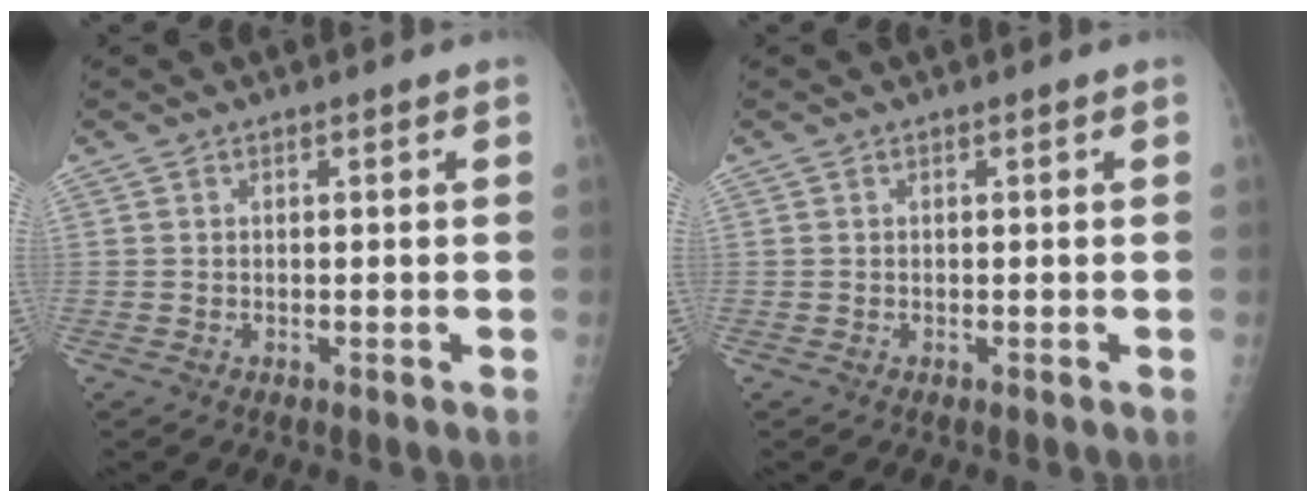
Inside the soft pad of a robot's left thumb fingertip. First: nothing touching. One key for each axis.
{"total": 0.0}